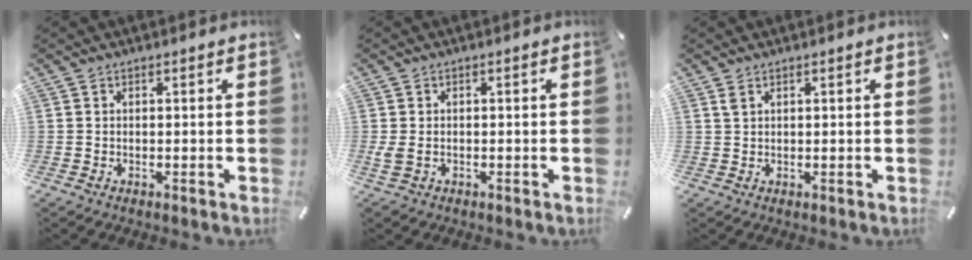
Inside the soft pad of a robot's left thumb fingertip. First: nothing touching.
{"total": 2.4, "force": [-0.4, 1.7, 1.6], "torque": [-0.038, -0.001, -0.006]}
{"total": 1.4, "force": [0.9, 0.8, 0.6], "torque": [-0.007, -0.005, 0.017]}